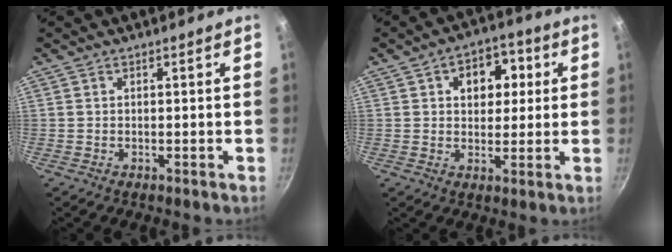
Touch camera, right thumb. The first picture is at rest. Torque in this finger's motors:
{"motor_torque": [0.04, 0.18, 0.49, 0.38, 0.03]}